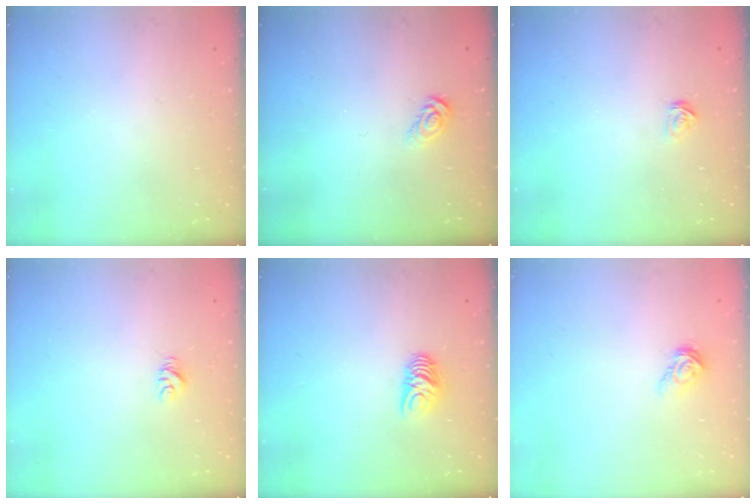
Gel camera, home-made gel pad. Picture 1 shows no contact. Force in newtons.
{"total": 3.5, "press": 3.5, "slide": 0.1}
{"total": 2.5, "press": 2.5, "slide": 0.2}
{"total": 4.5, "press": 4.5, "slide": 0.3}
{"total": 6.2, "press": 6.2, "slide": 0.4}
{"total": 5.3, "press": 5.2, "slide": 0.4}